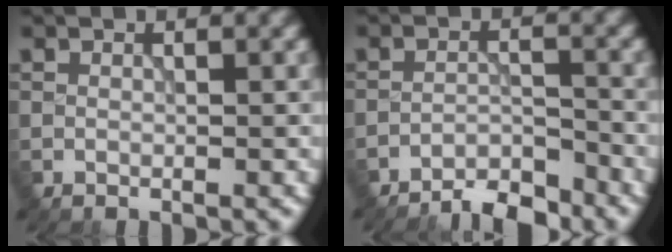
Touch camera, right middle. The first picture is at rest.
{"total": 4.1, "force": [-3.8, 0.7, 1.3], "torque": [-0.016, 0.003, -0.069]}